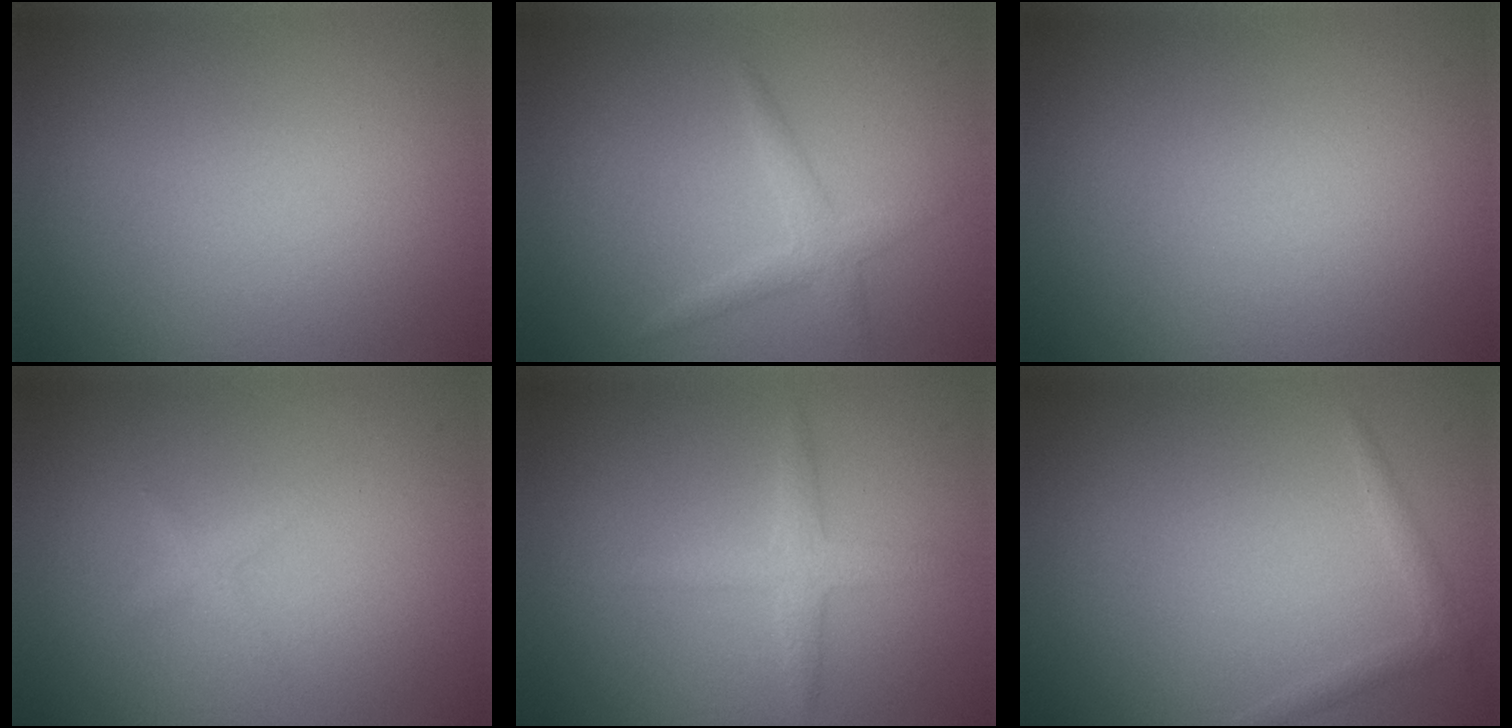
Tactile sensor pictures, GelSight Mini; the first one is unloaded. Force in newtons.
{"total": 1.6, "press": 1.6, "slide": 0.0}
{"total": 0.0}
{"total": 0.9, "press": 0.9, "slide": 0.0}
{"total": 2.2, "press": 2.2, "slide": 0.1}
{"total": 1.1, "press": 1.1, "slide": 0.0}